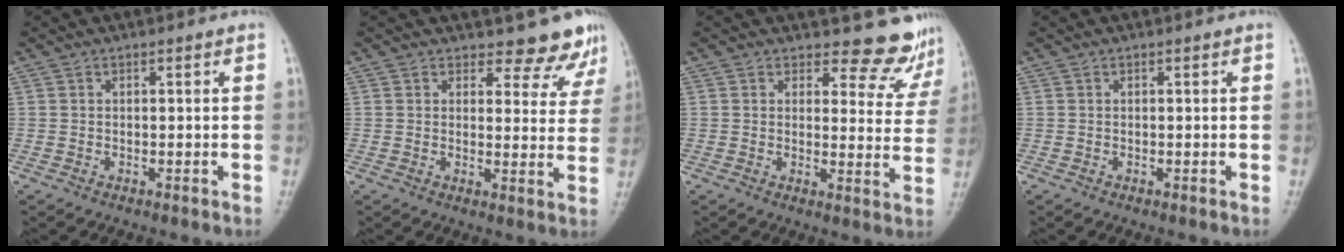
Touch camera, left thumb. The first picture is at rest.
{"total": 6.6, "force": [5.9, 2.7, 0.9], "torque": [0.022, -0.044, 0.056]}
{"total": 8.4, "force": [8.0, 2.8, 0.5], "torque": [0.033, -0.071, 0.074]}
{"total": 0.0}